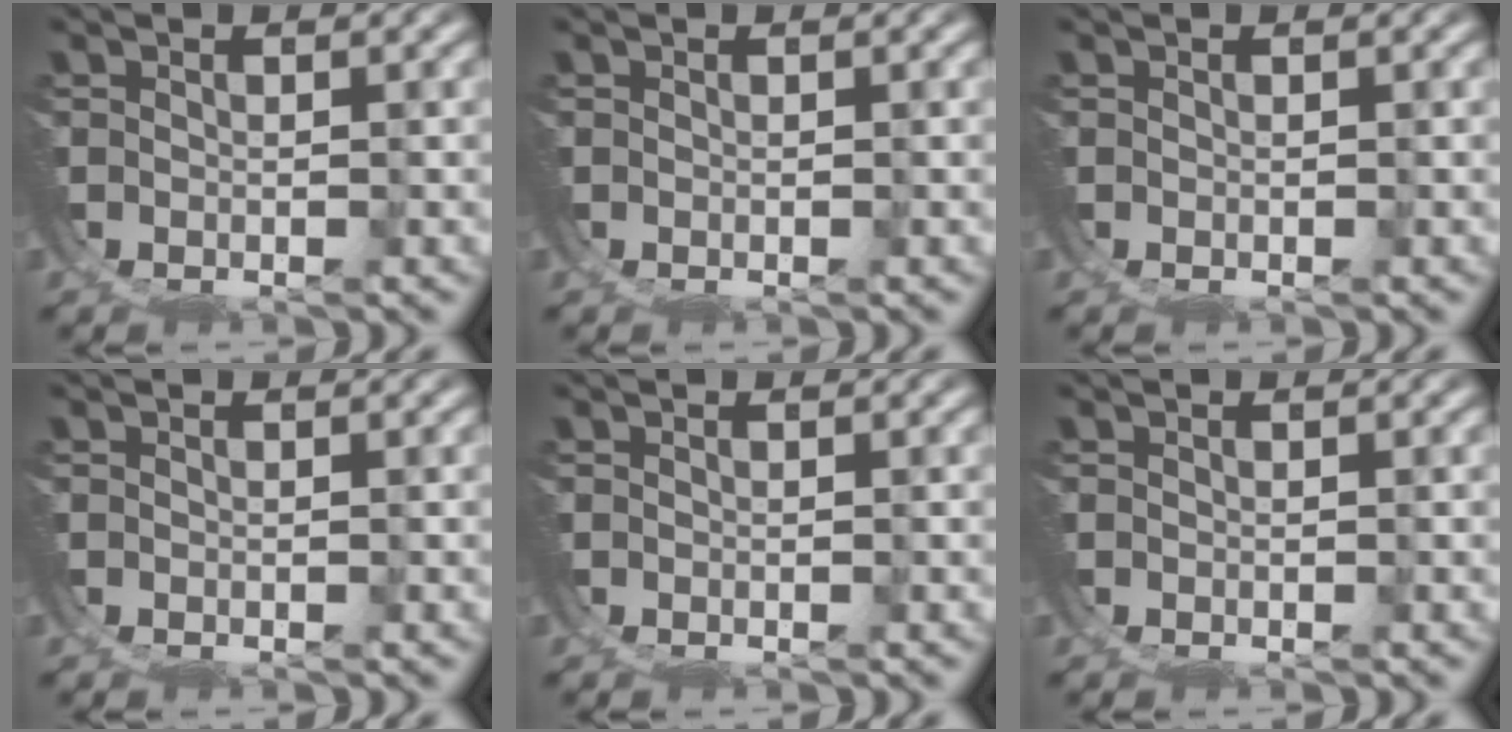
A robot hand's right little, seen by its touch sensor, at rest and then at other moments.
{"total": 0.0}
{"total": 0.0}
{"total": 0.0}
{"total": 0.0}
{"total": 0.0}